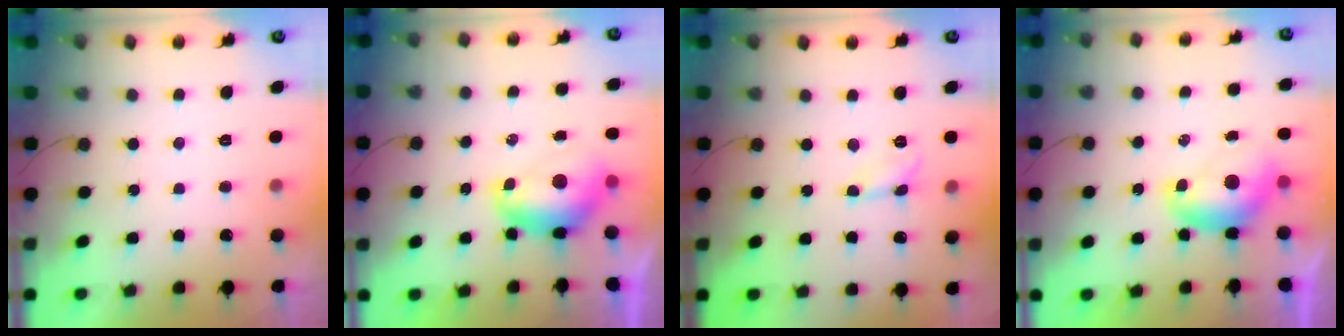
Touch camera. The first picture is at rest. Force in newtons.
{"total": 8.0, "press": 7.9, "slide": 0.9}
{"total": 2.5, "press": 2.5, "slide": 0.3}
{"total": 7.6, "press": 7.6, "slide": 0.2}